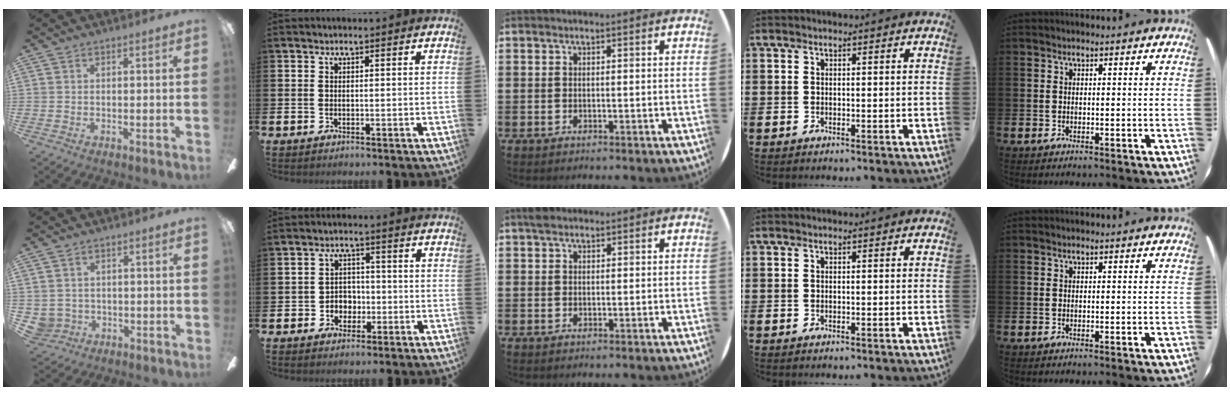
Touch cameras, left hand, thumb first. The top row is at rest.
{"thumb": {"total": 3.3, "force": [0.1, 3.3, 0.5], "torque": [-0.024, 0.003, 0.001]}, "index": {"total": 3.1, "force": [-1.1, 2.8, 0.9], "torque": [-0.027, 0.005, -0.027]}, "middle": {"total": 1.0, "force": [0.8, 0.5, 0.4], "torque": [-0.001, 0.002, 0.012]}}